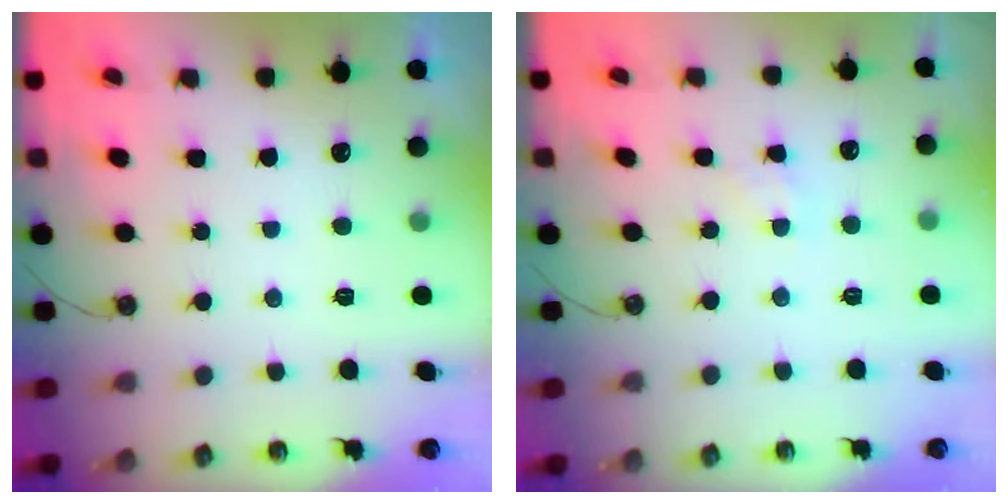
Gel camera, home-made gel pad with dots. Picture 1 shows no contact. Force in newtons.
{"total": 1.1, "press": 1.0, "slide": 0.2}